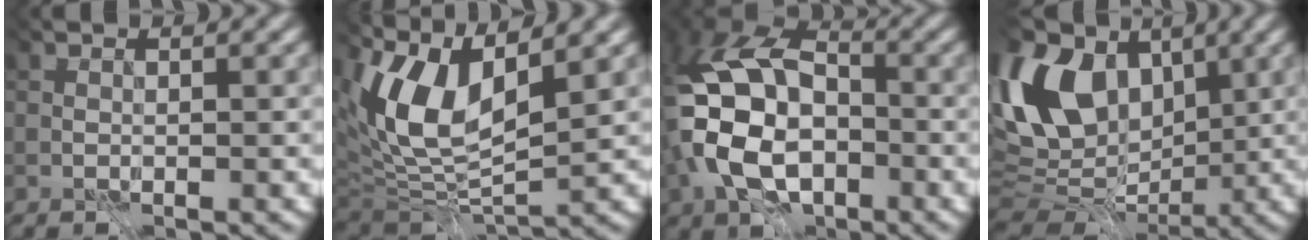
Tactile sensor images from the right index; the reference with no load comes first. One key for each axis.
{"total": 8.7, "fx": 1.5, "fy": 3.7, "fz": 7.8, "tx": -0.156, "ty": -0.004, "tz": 0.046}
{"total": 10.9, "fx": -3.8, "fy": 6.5, "fz": 7.9, "tx": -0.177, "ty": -0.013, "tz": -0.059}
{"total": 9.8, "fx": 1.7, "fy": 6.7, "fz": 6.9, "tx": -0.147, "ty": 0.010, "tz": 0.044}